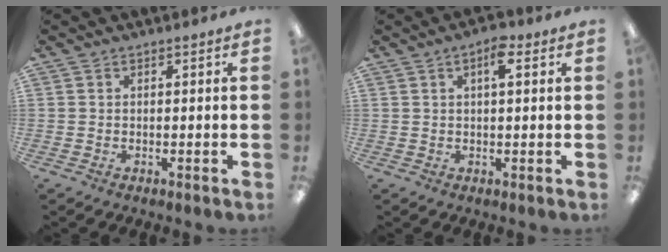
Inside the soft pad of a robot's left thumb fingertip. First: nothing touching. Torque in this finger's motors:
{"motor_torque": [-0.04, 0.11, 0.21, 0.16, 0.00]}